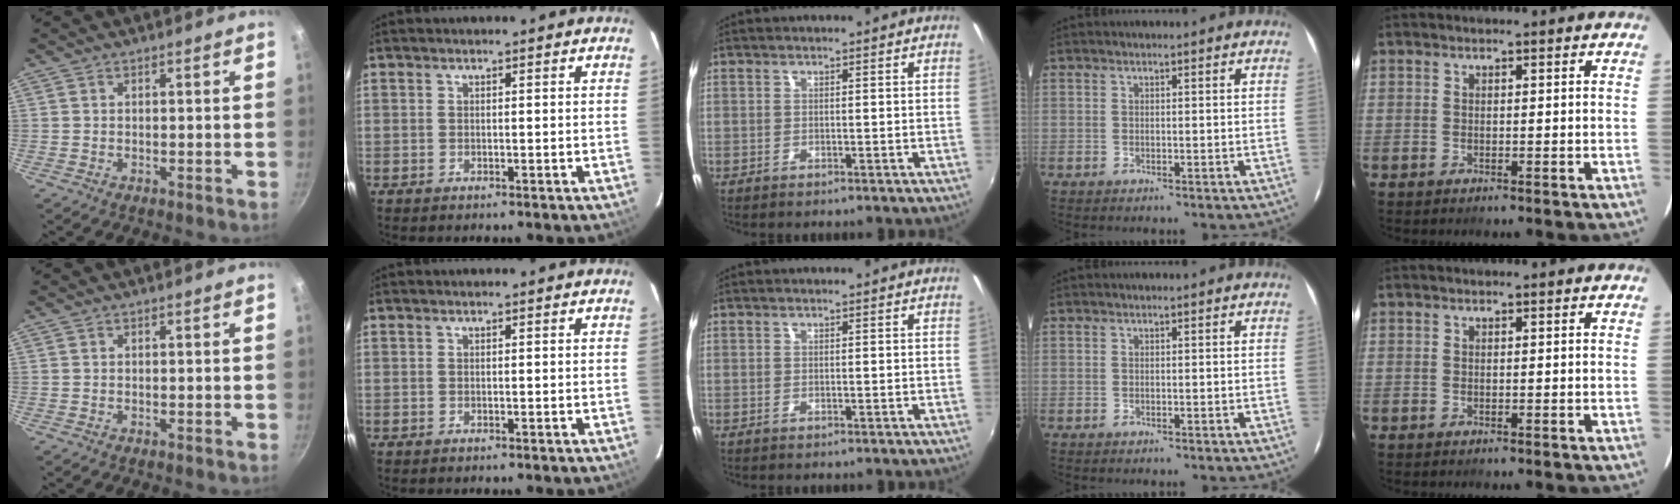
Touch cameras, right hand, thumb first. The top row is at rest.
{}